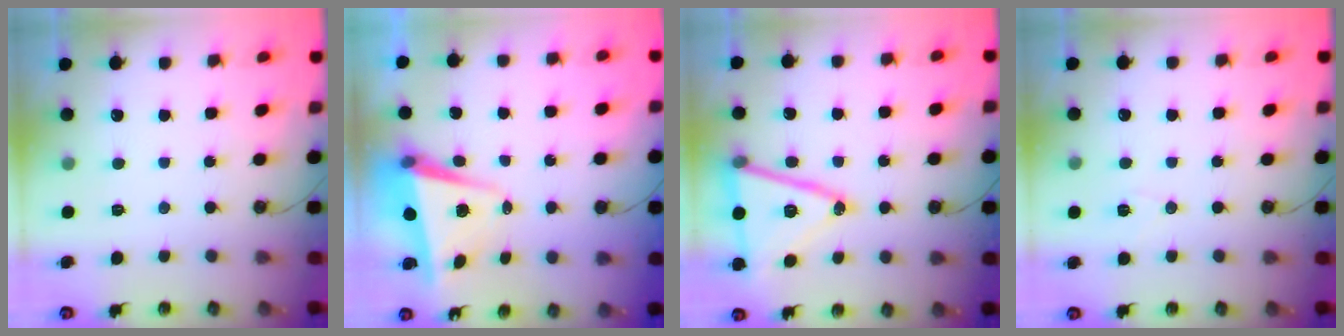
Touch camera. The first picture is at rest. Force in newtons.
{"total": 5.9, "press": 5.7, "slide": 1.5}
{"total": 16.9, "press": 16.4, "slide": 3.8}
{"total": 5.3, "press": 4.8, "slide": 2.3}